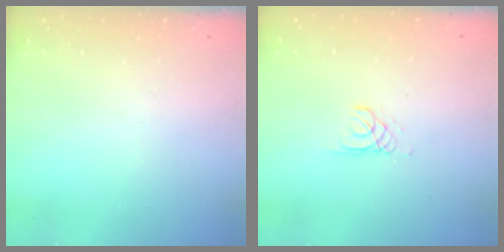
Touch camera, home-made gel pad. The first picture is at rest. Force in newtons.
{"total": 1.1, "press": 1.1, "slide": 0.1}